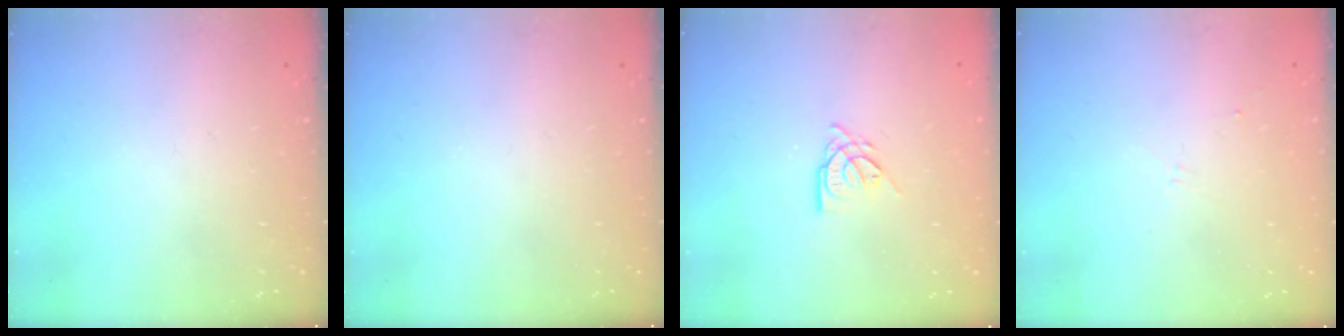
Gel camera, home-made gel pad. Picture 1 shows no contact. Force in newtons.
{"total": 0.0}
{"total": 5.9, "press": 5.8, "slide": 0.6}
{"total": 2.2, "press": 2.1, "slide": 0.7}